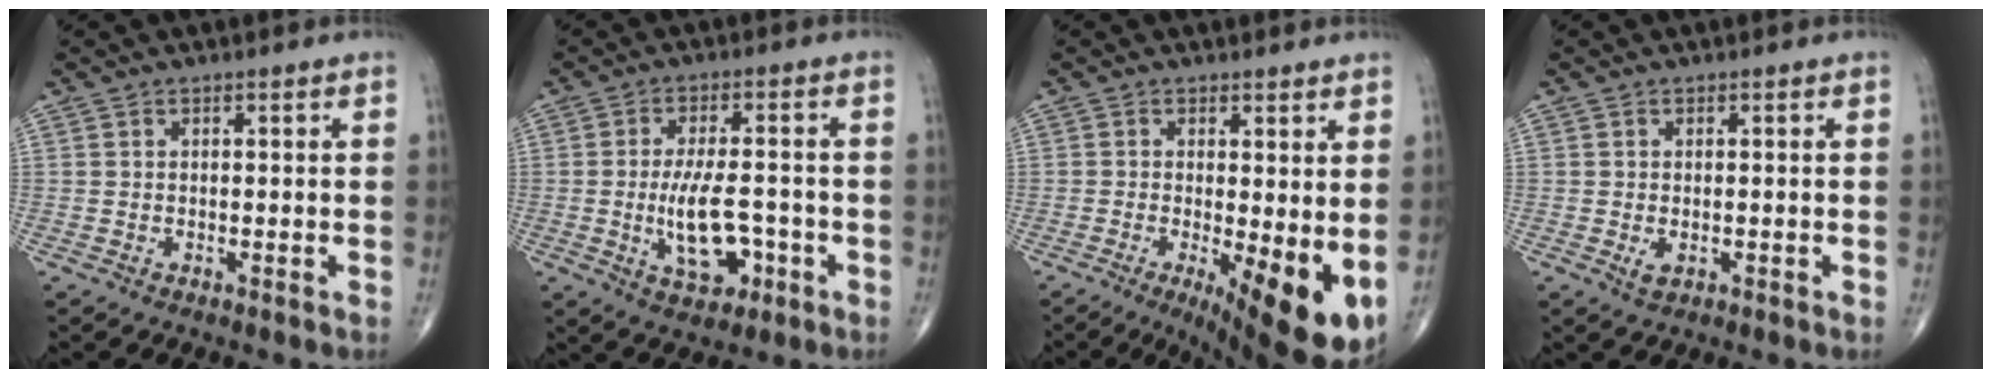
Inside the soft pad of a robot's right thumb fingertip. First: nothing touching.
{"total": 9.7, "force": [-2.4, 4.6, 8.2], "torque": [-0.132, 0.007, -0.033]}
{"total": 12.1, "force": [-2.0, 4.0, 11.3], "torque": [-0.161, -0.026, -0.018]}
{"total": 1.8, "force": [-0.4, 1.0, 1.4], "torque": [-0.025, -0.004, -0.005]}